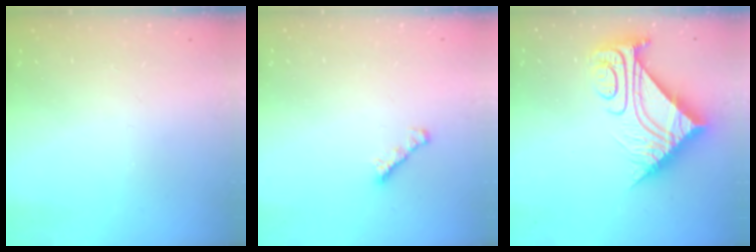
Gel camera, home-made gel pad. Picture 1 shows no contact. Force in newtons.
{"total": 1.8, "press": 1.7, "slide": 0.6}
{"total": 13.0, "press": 13.0, "slide": 1.0}